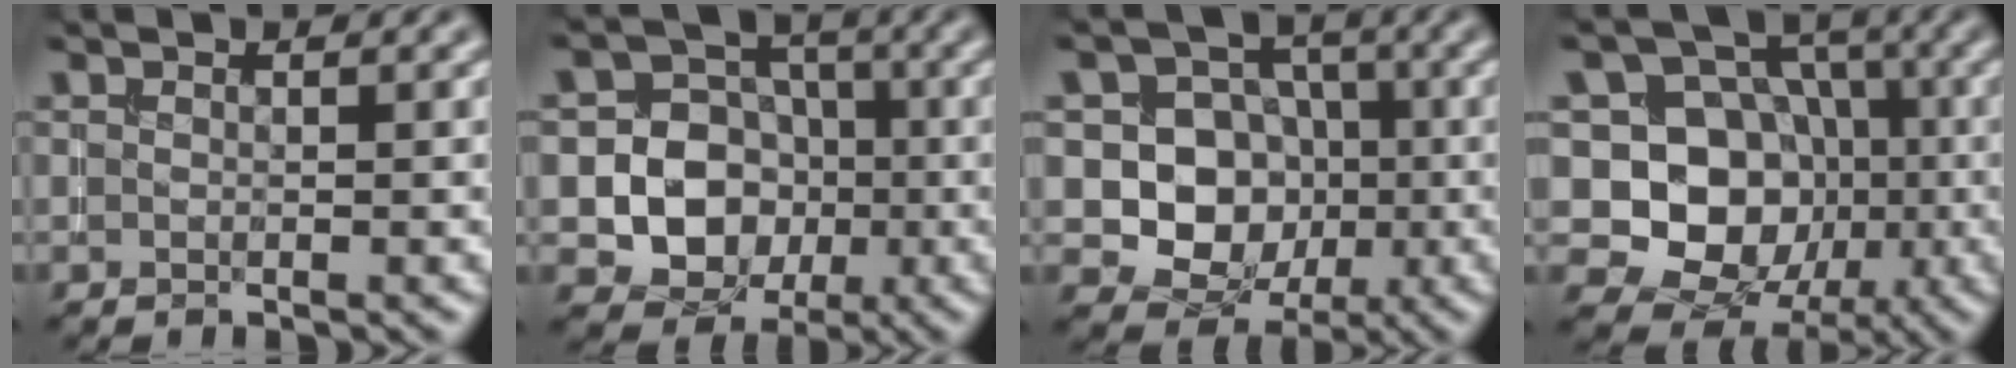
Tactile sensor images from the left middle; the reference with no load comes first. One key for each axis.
{"total": 9.6, "fx": -1.9, "fy": 8.7, "fz": 3.4, "tx": -0.049, "ty": 0.003, "tz": -0.055}
{"total": 7.9, "fx": -0.7, "fy": 7.1, "fz": 3.3, "tx": -0.041, "ty": 0.006, "tz": -0.032}
{"total": 11.9, "fx": -1.3, "fy": 10.3, "fz": 5.7, "tx": -0.086, "ty": 0.007, "tz": -0.051}